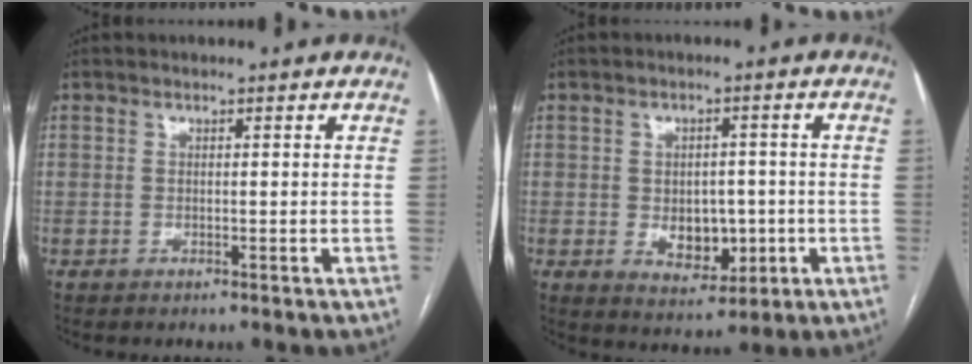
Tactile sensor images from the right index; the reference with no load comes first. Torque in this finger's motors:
{"motor_torque": [0.23, -0.10, 0.12, 0.03]}